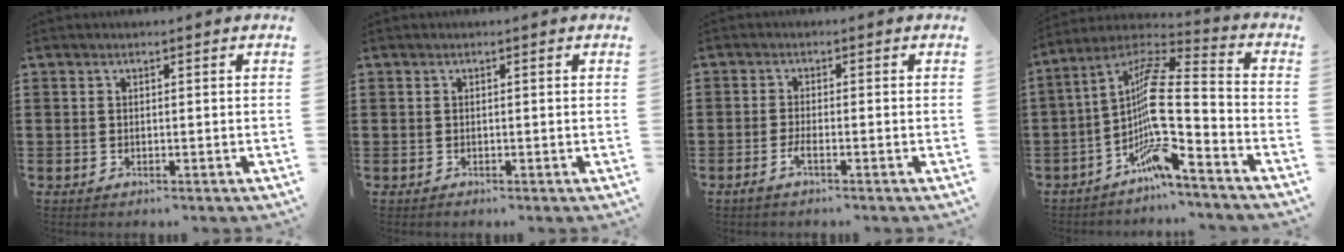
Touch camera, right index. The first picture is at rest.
{"total": 0.0}
{"total": 2.1, "force": [-1.2, 0.0, 1.7], "torque": [-0.035, -0.006, -0.025]}
{"total": 10.7, "force": [-5.0, 0.6, 9.4], "torque": [-0.203, -0.031, -0.109]}